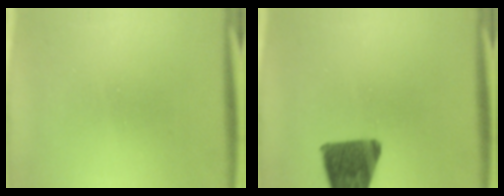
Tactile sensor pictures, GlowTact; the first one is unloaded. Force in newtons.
{"total": 11.8}